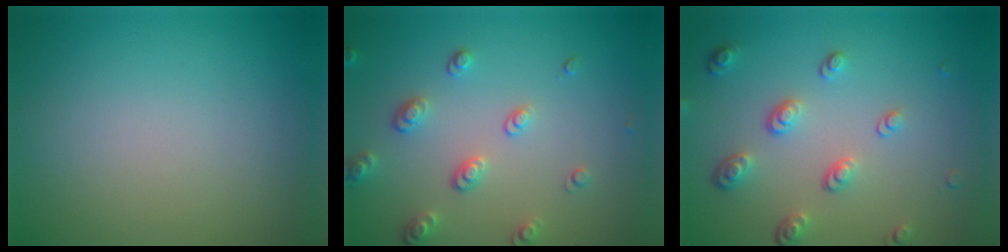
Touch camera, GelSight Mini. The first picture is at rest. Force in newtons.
{"total": 2.6, "press": 2.6, "slide": 0.6}
{"total": 3.4, "press": 2.5, "slide": 2.3}